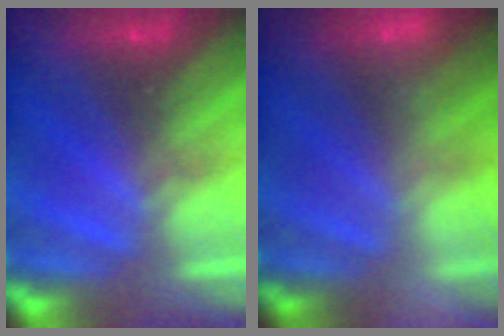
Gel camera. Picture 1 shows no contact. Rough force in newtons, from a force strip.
{"total": 2.2}